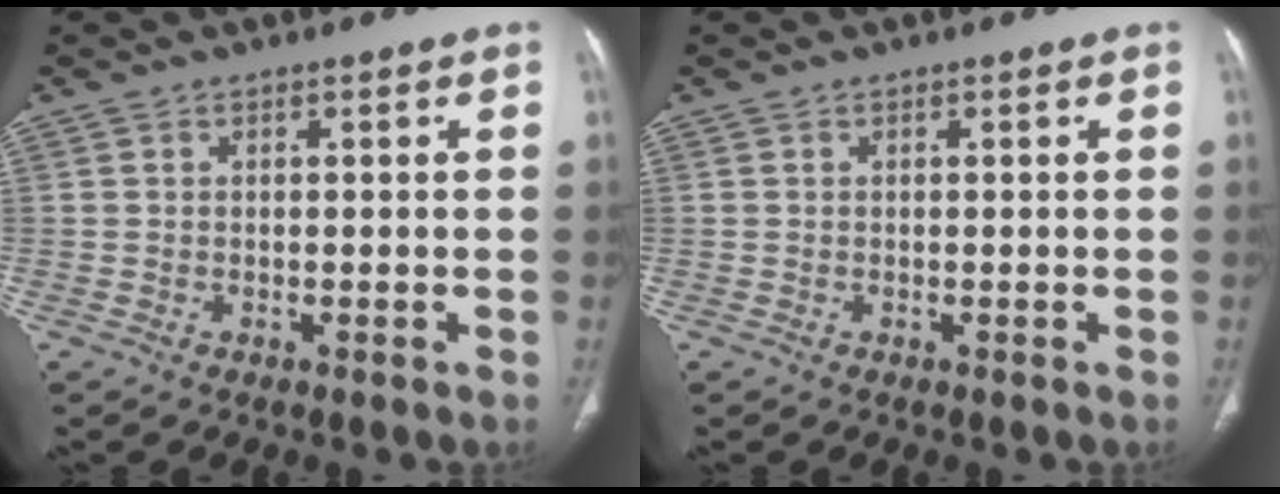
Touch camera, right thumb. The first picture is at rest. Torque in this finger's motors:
{"motor_torque": [0.00, 0.00, -0.03, 0.03, 0.03]}